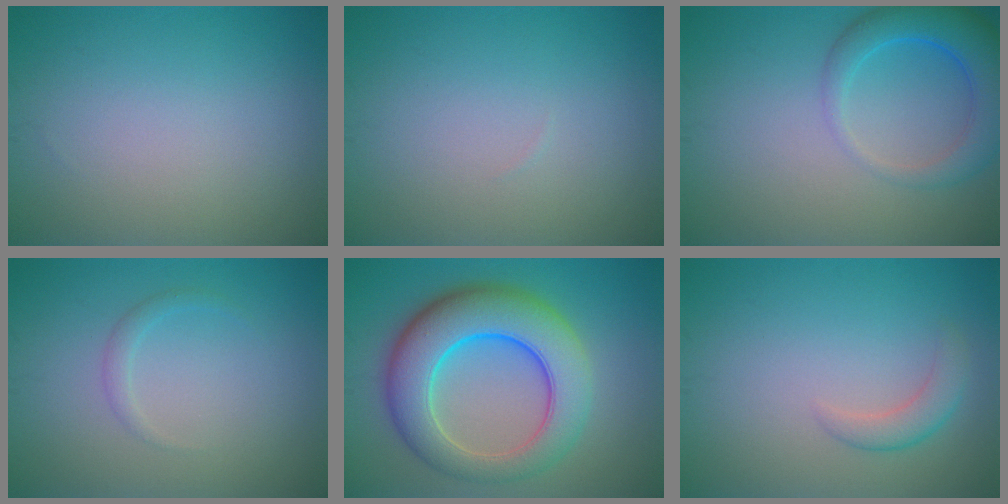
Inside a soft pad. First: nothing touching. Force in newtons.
{"total": 0.0}
{"total": 5.2, "press": 5.2, "slide": 0.5}
{"total": 1.0, "press": 1.0, "slide": 0.1}
{"total": 9.9, "press": 9.9, "slide": 0.1}
{"total": 2.0, "press": 2.0, "slide": 0.2}